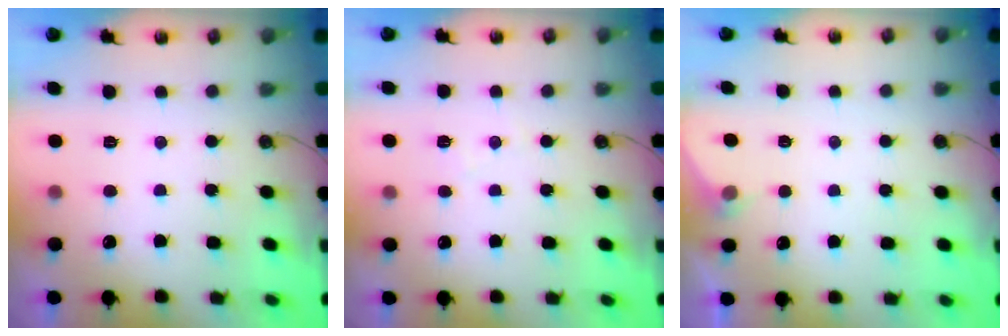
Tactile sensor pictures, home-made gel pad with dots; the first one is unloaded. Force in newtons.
{"total": 4.8, "press": 4.7, "slide": 0.7}
{"total": 2.7, "press": 2.7, "slide": 0.4}